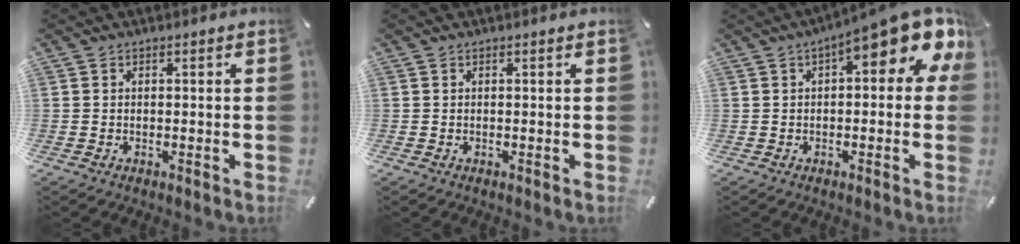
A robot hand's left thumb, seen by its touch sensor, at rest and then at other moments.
{"total": 0.0}
{"total": 12.6, "force": [5.6, 3.8, 10.6], "torque": [-0.139, -0.043, 0.089]}